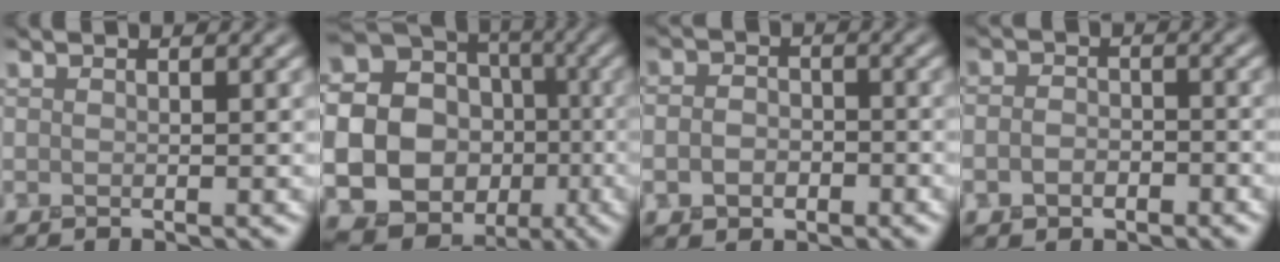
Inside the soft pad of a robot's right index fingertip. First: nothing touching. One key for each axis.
{"total": 27.5, "fx": -5.2, "fy": 25.6, "fz": 8.5, "tx": -0.157, "ty": -0.008, "tz": -0.100}
{"total": 3.1, "fx": -1.0, "fy": 2.4, "fz": 1.6, "tx": -0.019, "ty": -0.005, "tz": -0.023}
{"total": 2.6, "fx": -1.1, "fy": 2.0, "fz": 1.3, "tx": -0.016, "ty": -0.001, "tz": -0.024}